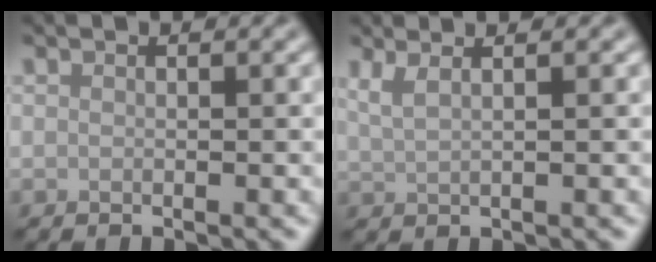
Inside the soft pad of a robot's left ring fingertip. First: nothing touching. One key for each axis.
{"total": 3.0, "fx": 1.9, "fy": 1.2, "fz": 2.0, "tx": -0.023, "ty": 0.010, "tz": 0.011}